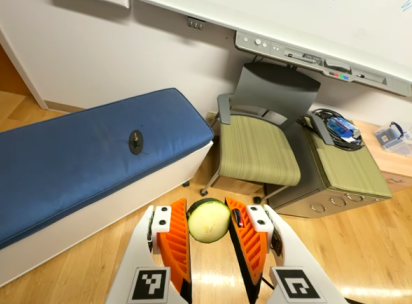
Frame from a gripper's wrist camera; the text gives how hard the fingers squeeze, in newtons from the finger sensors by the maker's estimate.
{"total": 10.1, "left": 10.3, "right": 10.0}